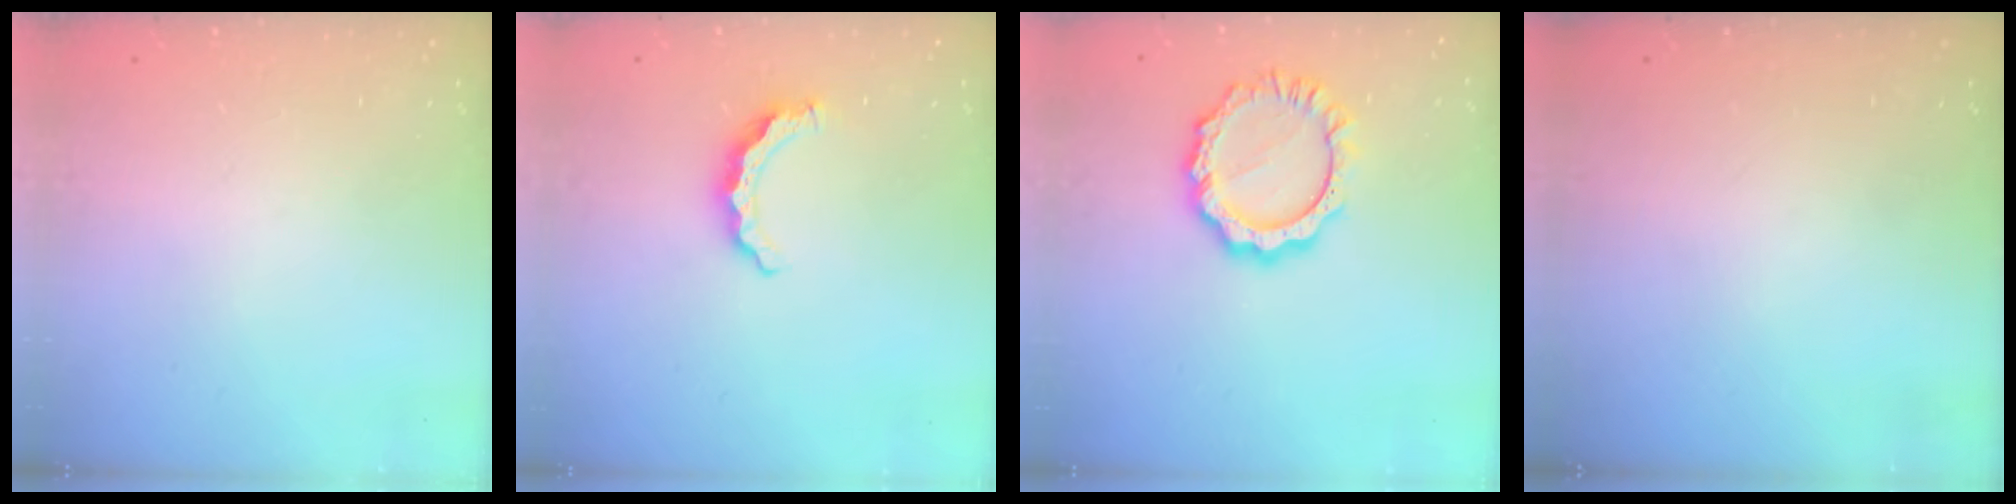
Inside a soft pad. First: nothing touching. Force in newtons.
{"total": 6.6, "press": 6.6, "slide": 0.2}
{"total": 10.6, "press": 10.5, "slide": 1.1}
{"total": 0.0}